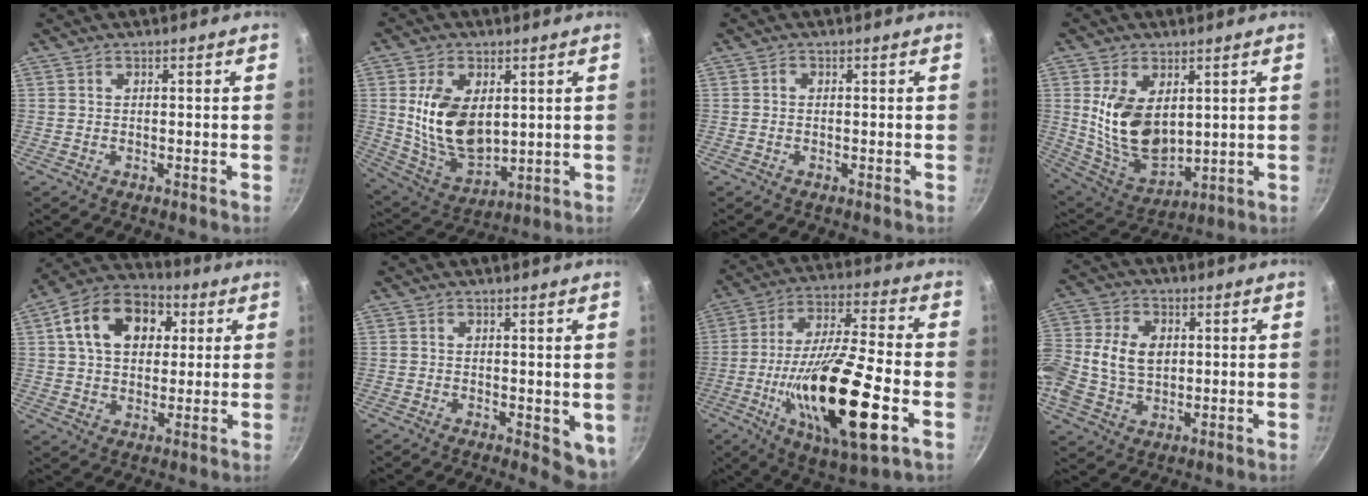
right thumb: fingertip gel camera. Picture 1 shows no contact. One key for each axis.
{"total": 14.8, "fx": 2.4, "fy": 9.2, "fz": 11.4, "tx": -0.187, "ty": -0.027, "tz": 0.061}
{"total": 0.7, "fx": -0.1, "fy": 0.6, "fz": 0.4, "tx": -0.006, "ty": 0.004, "tz": -0.003}
{"total": 14.3, "fx": 3.0, "fy": 8.8, "fz": 10.8, "tx": -0.180, "ty": -0.036, "tz": 0.077}
{"total": 16.2, "fx": 4.7, "fy": 11.4, "fz": 10.4, "tx": -0.151, "ty": 0.016, "tz": 0.063}
{"total": 5.1, "fx": 0.1, "fy": 2.5, "fz": 4.4, "tx": -0.046, "ty": -0.006, "tz": 0.005}
{"total": 25.1, "fx": -7.0, "fy": 7.1, "fz": 23.0, "tx": -0.406, "ty": 0.019, "tz": -0.120}
{"total": 17.0, "fx": 1.2, "fy": 13.0, "fz": 10.9, "tx": -0.248, "ty": 0.039, "tz": 0.018}